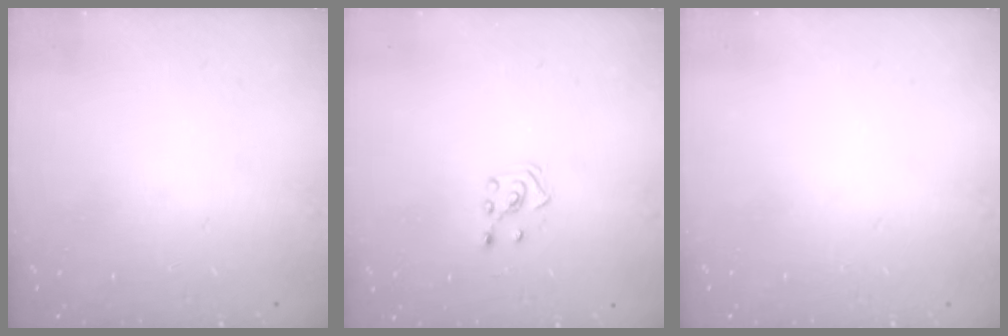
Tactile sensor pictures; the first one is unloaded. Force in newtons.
{"total": 3.4, "press": 3.4, "slide": 0.6}
{"total": 0.0}